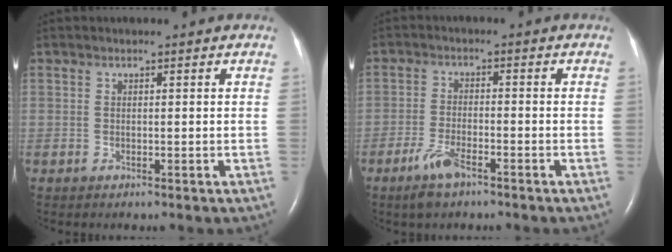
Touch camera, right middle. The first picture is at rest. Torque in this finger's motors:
{"motor_torque": [0.66, -0.60, 0.10, 0.07]}